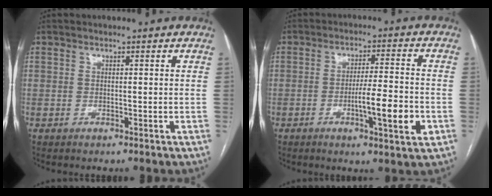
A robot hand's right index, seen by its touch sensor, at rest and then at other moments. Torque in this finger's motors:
{"motor_torque": [1.55, -0.20, 0.58, 0.13]}